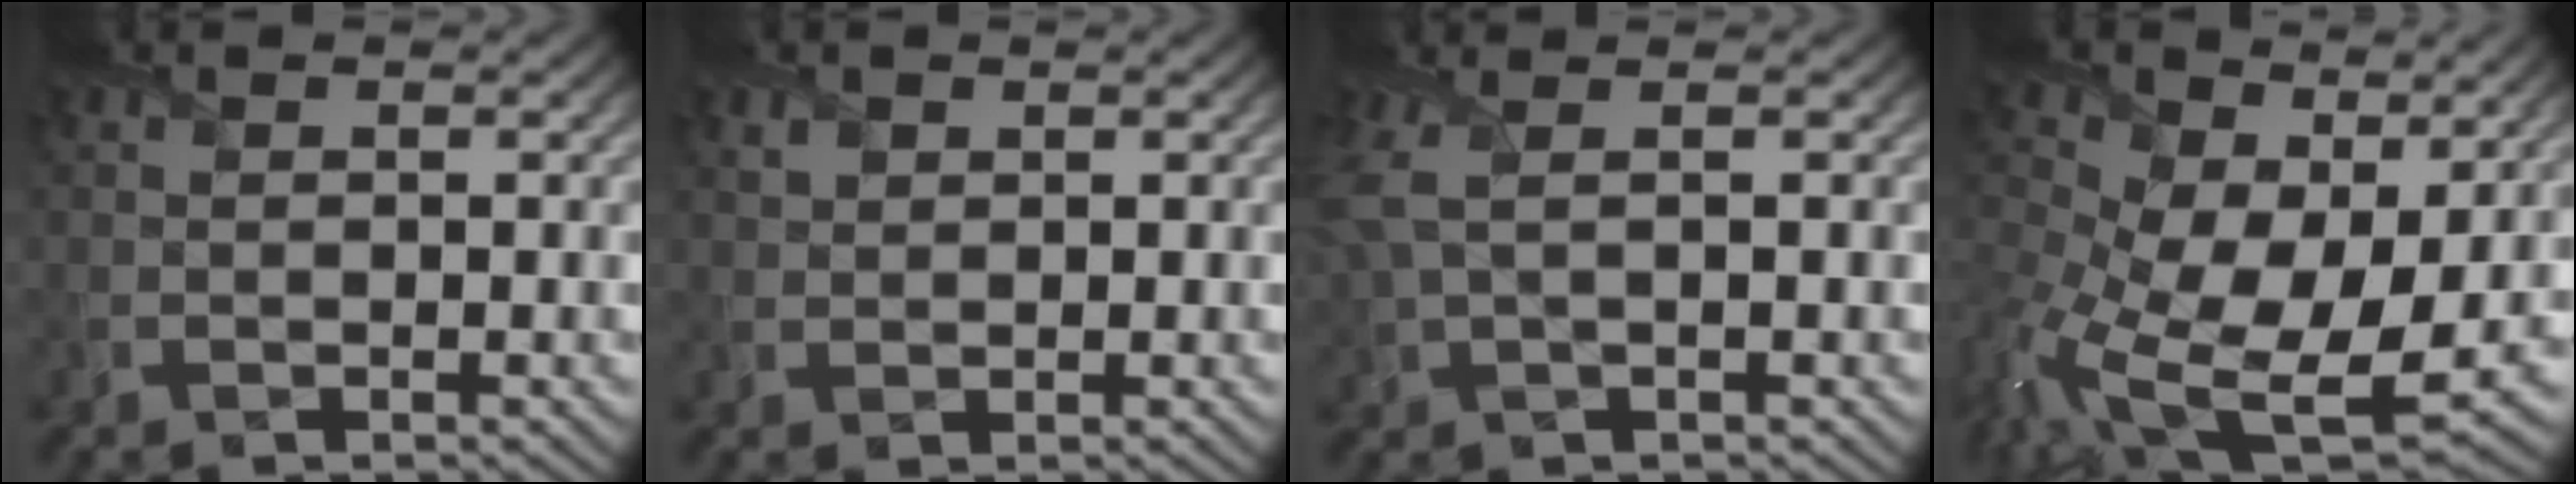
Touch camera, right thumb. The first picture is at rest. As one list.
[{"total": 1.2, "force": [0.8, 0.7, 0.4], "torque": [-0.011, 0.000, 0.017]}, {"total": 3.8, "force": [1.2, 1.4, 3.4], "torque": [-0.094, 0.010, 0.020]}, {"total": 15.9, "force": [-1.0, 10.1, 12.3], "torque": [-0.288, -0.058, 0.004]}]